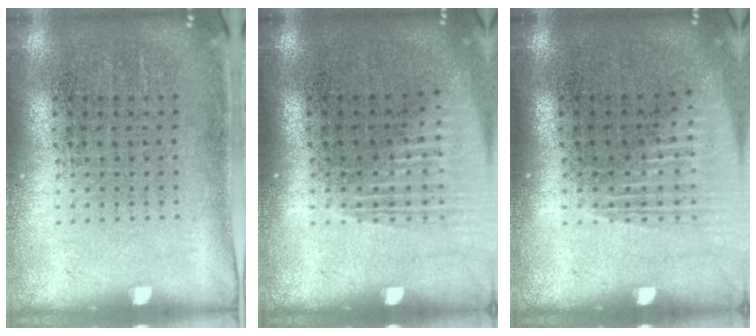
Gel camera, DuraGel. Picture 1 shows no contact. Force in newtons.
{"total": 1.2, "press": 1.1, "slide": 0.4}
{"total": 1.2, "press": 1.1, "slide": 0.4}